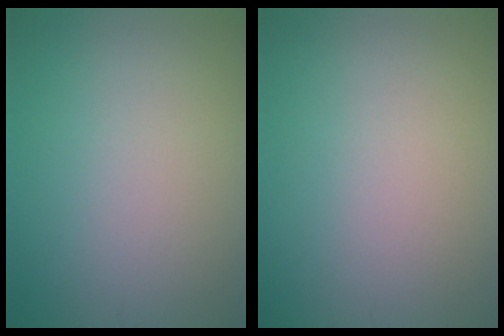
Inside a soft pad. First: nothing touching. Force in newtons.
{"total": 0.0}